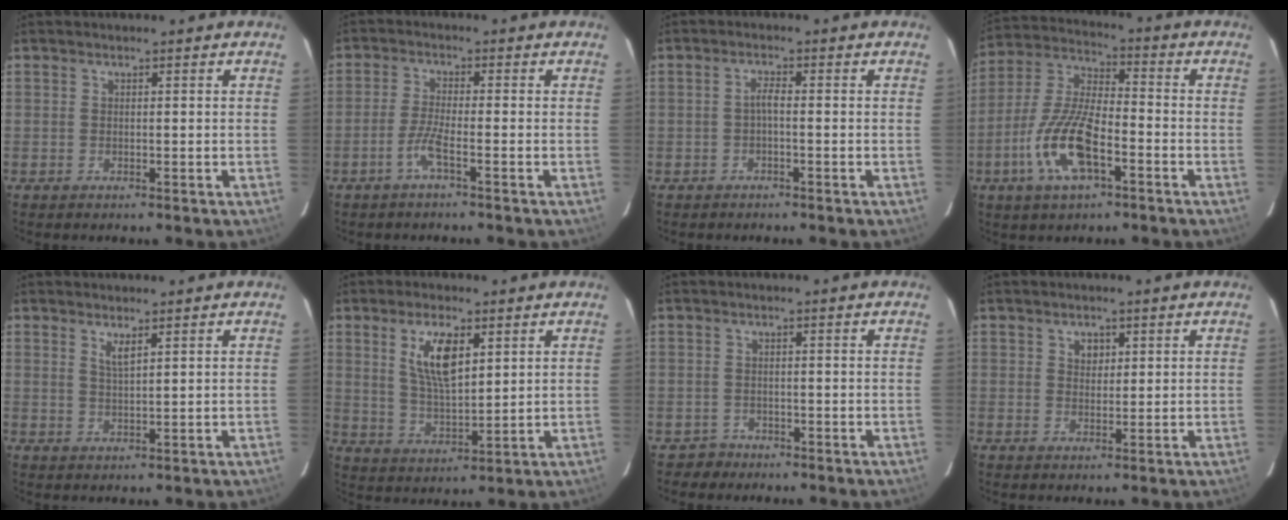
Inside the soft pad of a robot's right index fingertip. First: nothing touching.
{"total": 3.6, "force": [-2.2, -0.1, 2.8], "torque": [-0.070, -0.001, -0.045]}
{"total": 1.6, "force": [-0.7, 0.2, 1.4], "torque": [-0.028, 0.006, -0.013]}
{"total": 14.0, "force": [-6.0, 5.1, 11.6], "torque": [-0.253, -0.005, -0.117]}
{"total": 2.2, "force": [1.4, 0.3, 1.7], "torque": [-0.032, -0.002, 0.024]}
{"total": 9.0, "force": [3.6, 3.5, 7.4], "torque": [-0.136, 0.001, 0.076]}
{"total": 2.2, "force": [-1.5, 1.6, -0.3], "torque": [0.003, 0.008, -0.024]}
{"total": 2.5, "force": [1.0, 2.0, 1.1], "torque": [-0.011, 0.007, 0.019]}